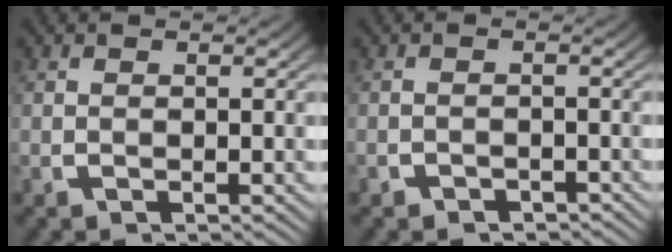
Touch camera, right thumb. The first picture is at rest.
{"total": 2.3, "force": [-2.2, 0.5, -0.2], "torque": [0.004, -0.002, -0.033]}